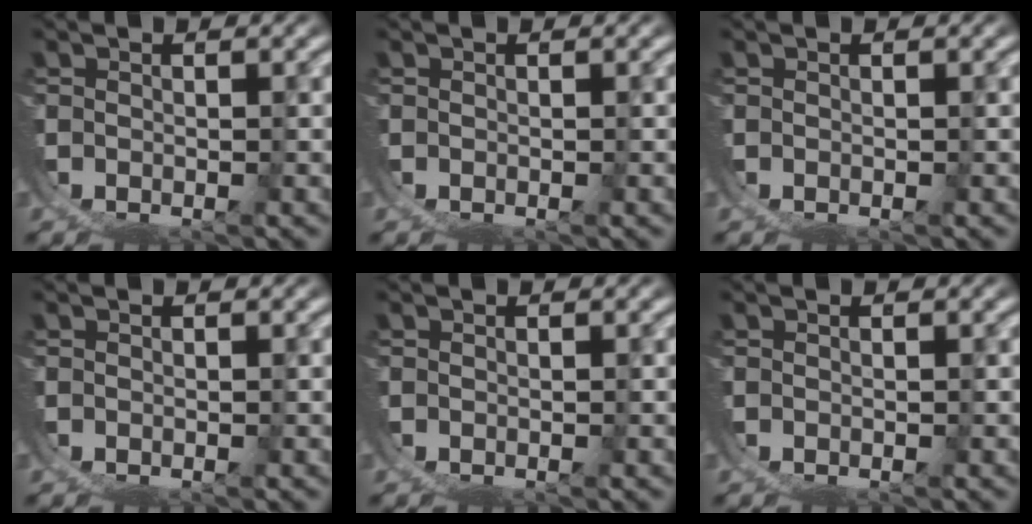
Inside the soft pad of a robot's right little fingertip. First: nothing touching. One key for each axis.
{"total": 0.0}
{"total": 0.0}
{"total": 0.0}
{"total": 0.0}
{"total": 0.0}